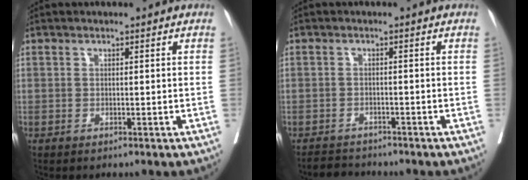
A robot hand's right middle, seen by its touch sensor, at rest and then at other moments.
{"total": 3.2, "force": [-3.1, 0.6, -0.1], "torque": [0.002, -0.010, -0.053]}